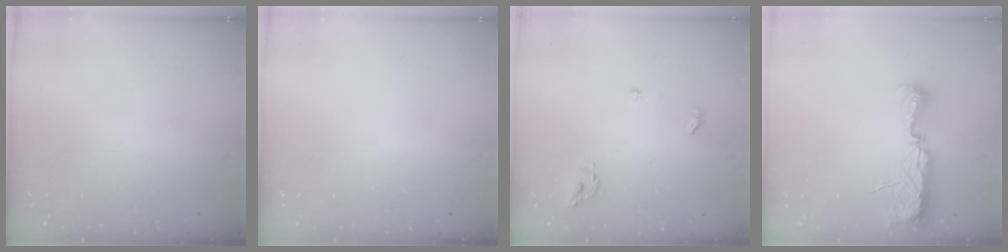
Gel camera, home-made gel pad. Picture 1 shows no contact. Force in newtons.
{"total": 0.0}
{"total": 4.4, "press": 4.3, "slide": 0.5}
{"total": 8.1, "press": 8.0, "slide": 1.2}